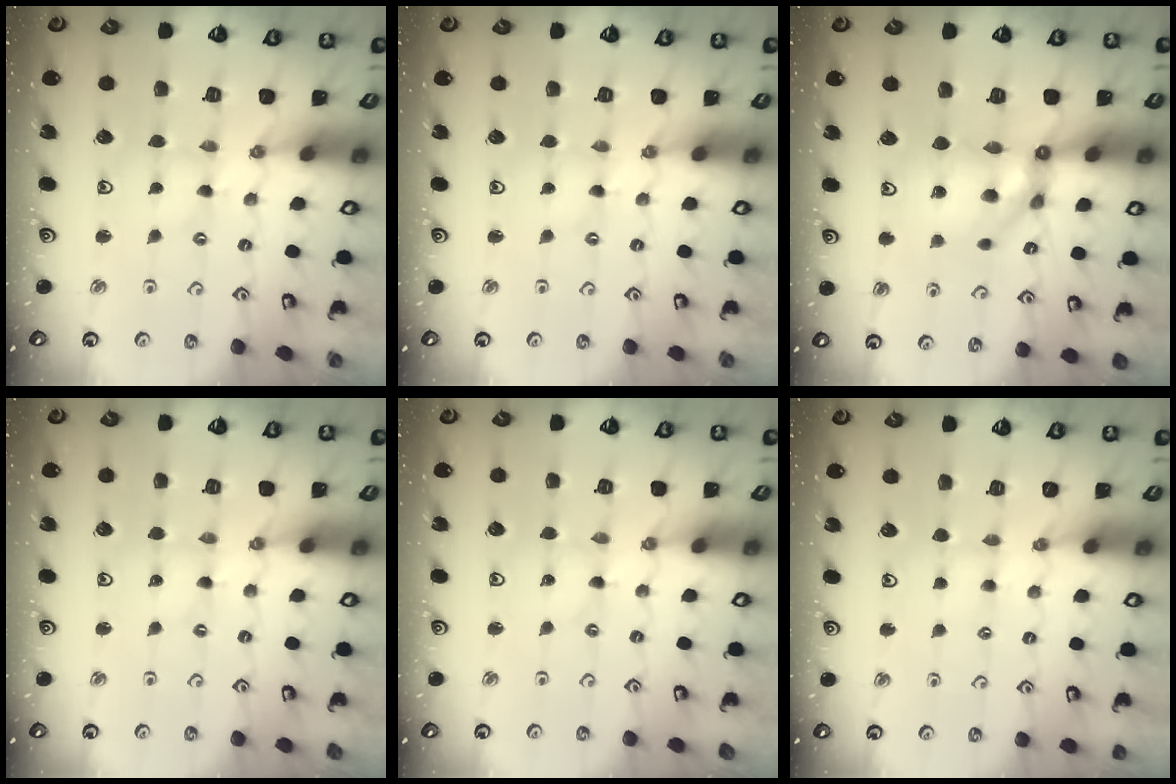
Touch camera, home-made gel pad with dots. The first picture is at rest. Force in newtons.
{"total": 0.0}
{"total": 10.9, "press": 10.7, "slide": 2.0}
{"total": 0.0}
{"total": 0.0}
{"total": 2.7, "press": 2.7, "slide": 0.4}